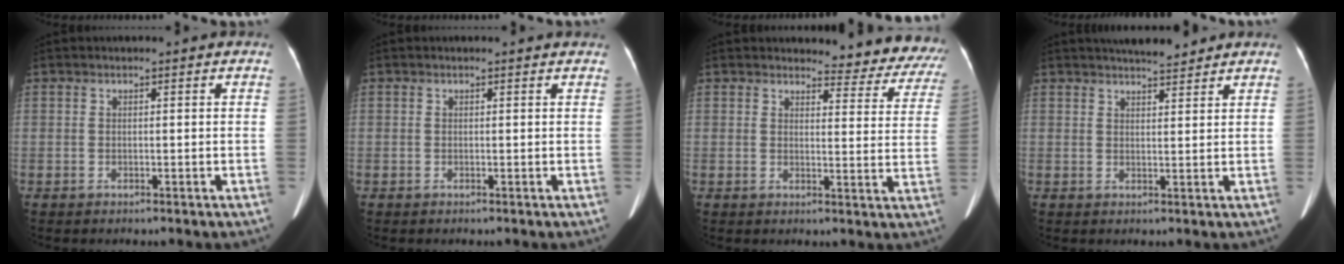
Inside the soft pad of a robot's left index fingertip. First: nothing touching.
{"total": 0.8, "force": [0.6, 0.5, 0.0], "torque": [-0.006, 0.007, 0.001]}
{"total": 12.3, "force": [11.9, 2.8, 1.1], "torque": [0.027, -0.069, 0.095]}
{"total": 6.1, "force": [5.4, 1.1, 2.6], "torque": [-0.038, 0.012, 0.077]}